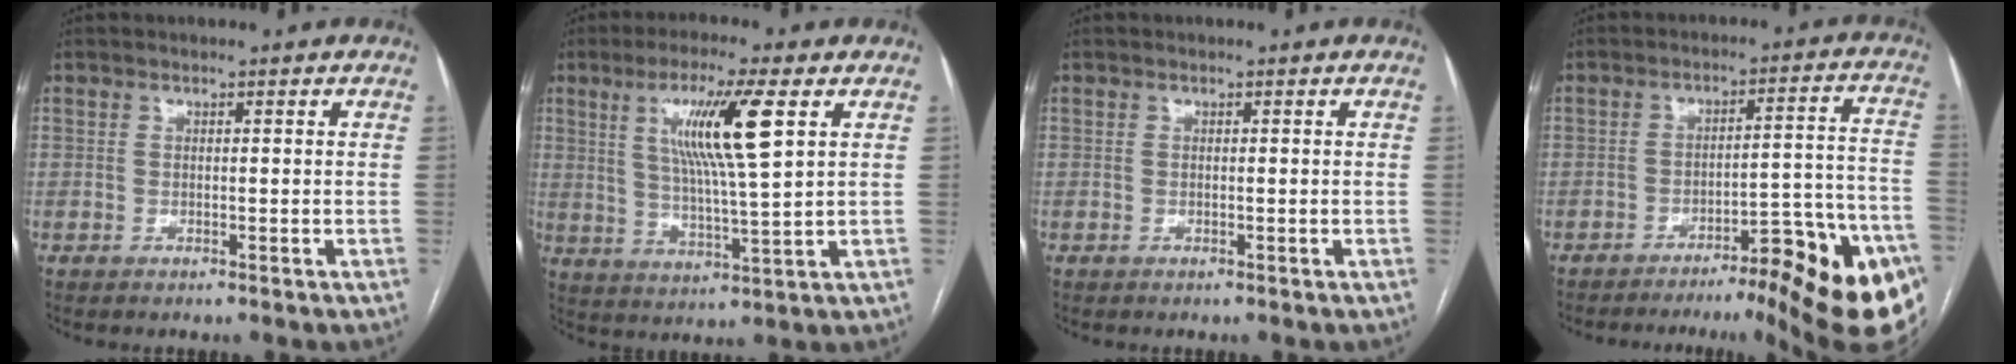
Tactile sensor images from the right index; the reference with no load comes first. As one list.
[{"total": 11.6, "force": [4.0, 0.0, 10.8], "torque": [-0.200, 0.000, 0.074]}, {"total": 0.0}, {"total": 20.7, "force": [-13.2, 2.8, 15.7], "torque": [-0.106, 0.025, -0.174]}]